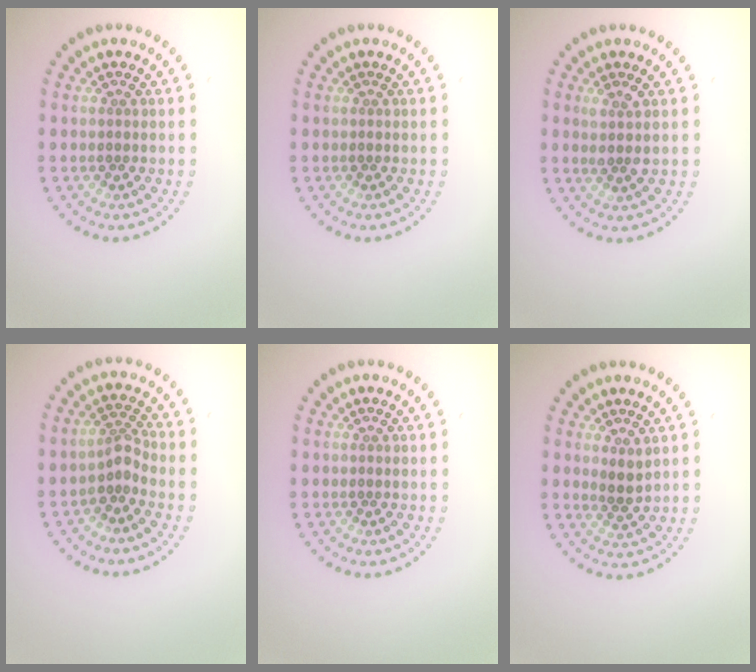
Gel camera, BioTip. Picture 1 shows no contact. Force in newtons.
{"total": 0.0}
{"total": 1.7, "press": 1.4, "slide": 0.9}
{"total": 1.9, "press": 1.3, "slide": 1.4}
{"total": 0.0}
{"total": 1.7, "press": 1.3, "slide": 1.0}